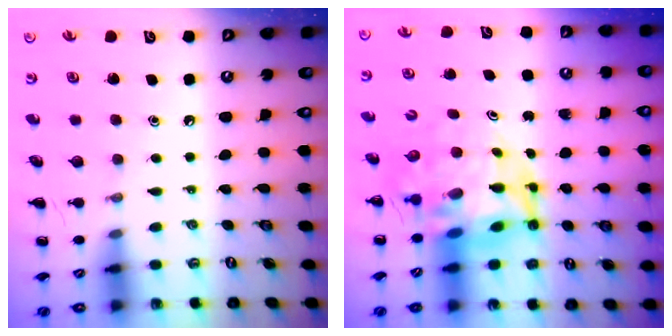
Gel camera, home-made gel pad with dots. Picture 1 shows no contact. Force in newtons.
{"total": 9.3, "press": 8.7, "slide": 3.2}